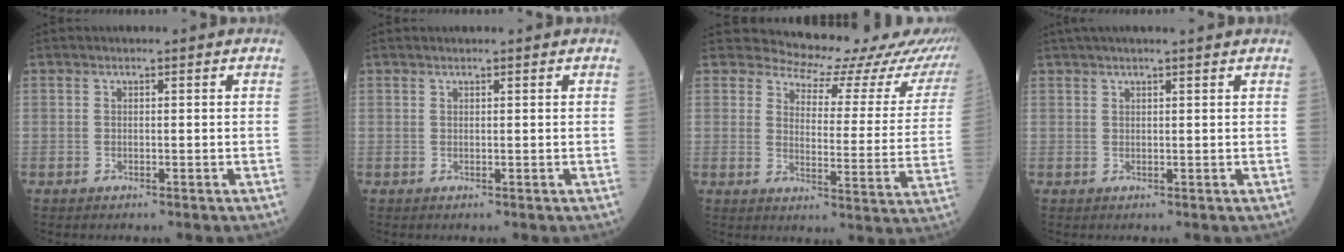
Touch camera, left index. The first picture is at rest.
{"total": 0.8, "force": [0.8, 0.0, 0.2], "torque": [-0.008, 0.014, 0.013]}
{"total": 17.3, "force": [16.7, 4.2, 1.2], "torque": [0.021, -0.100, 0.155]}
{"total": 6.0, "force": [5.2, -0.4, 3.0], "torque": [-0.041, 0.032, 0.068]}